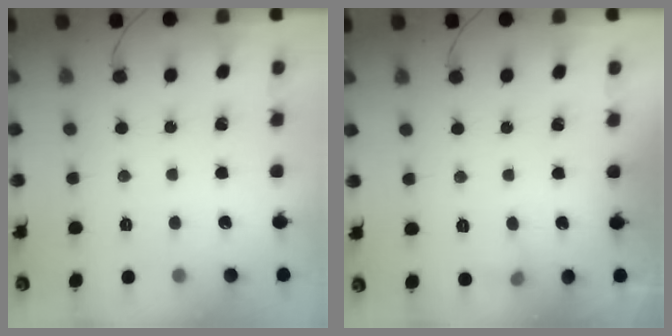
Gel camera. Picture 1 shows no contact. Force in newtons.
{"total": 5.2, "press": 4.9, "slide": 1.7}